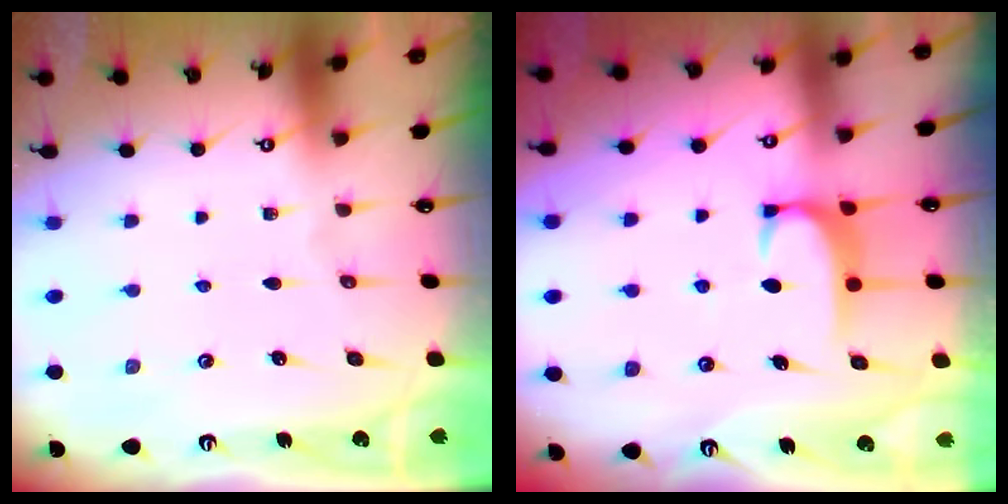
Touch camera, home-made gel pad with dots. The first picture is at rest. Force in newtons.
{"total": 2.0, "press": 1.9, "slide": 0.5}